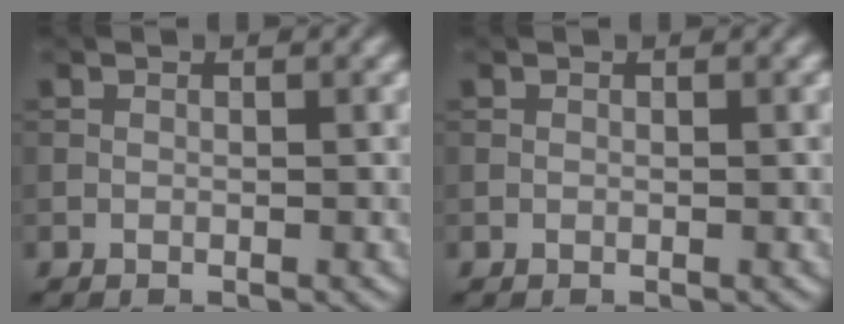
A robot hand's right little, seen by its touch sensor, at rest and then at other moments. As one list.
[{"total": 0.0}]